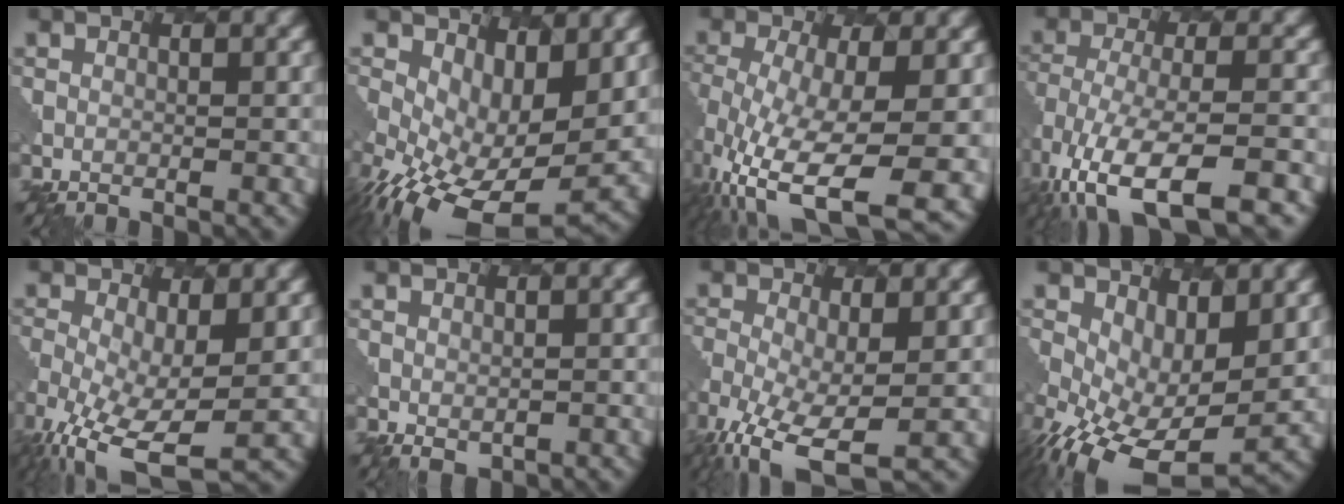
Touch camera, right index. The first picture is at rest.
{"total": 11.3, "force": [-1.5, 6.1, 9.4], "torque": [-0.175, -0.033, -0.010]}
{"total": 13.5, "force": [-4.9, 5.5, 11.3], "torque": [-0.225, -0.027, -0.065]}
{"total": 12.2, "force": [-7.9, 4.4, 8.2], "torque": [-0.173, -0.034, -0.120]}
{"total": 8.3, "force": [-2.6, 3.8, 6.9], "torque": [-0.147, -0.025, -0.043]}
{"total": 1.0, "force": [0.1, 0.9, 0.5], "torque": [-0.007, -0.008, 0.008]}
{"total": 8.3, "force": [-3.6, 3.8, 6.5], "torque": [-0.149, -0.033, -0.060]}
{"total": 10.1, "force": [-1.8, 5.6, 8.3], "torque": [-0.163, -0.026, -0.020]}